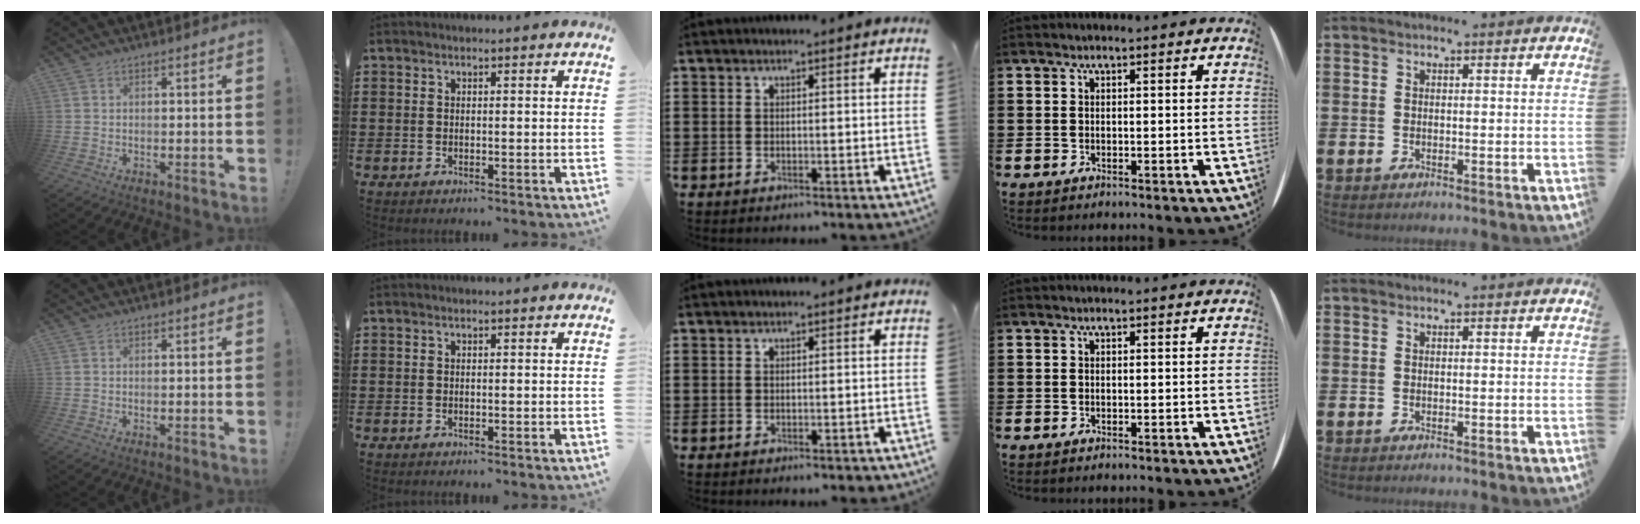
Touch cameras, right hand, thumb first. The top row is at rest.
{}